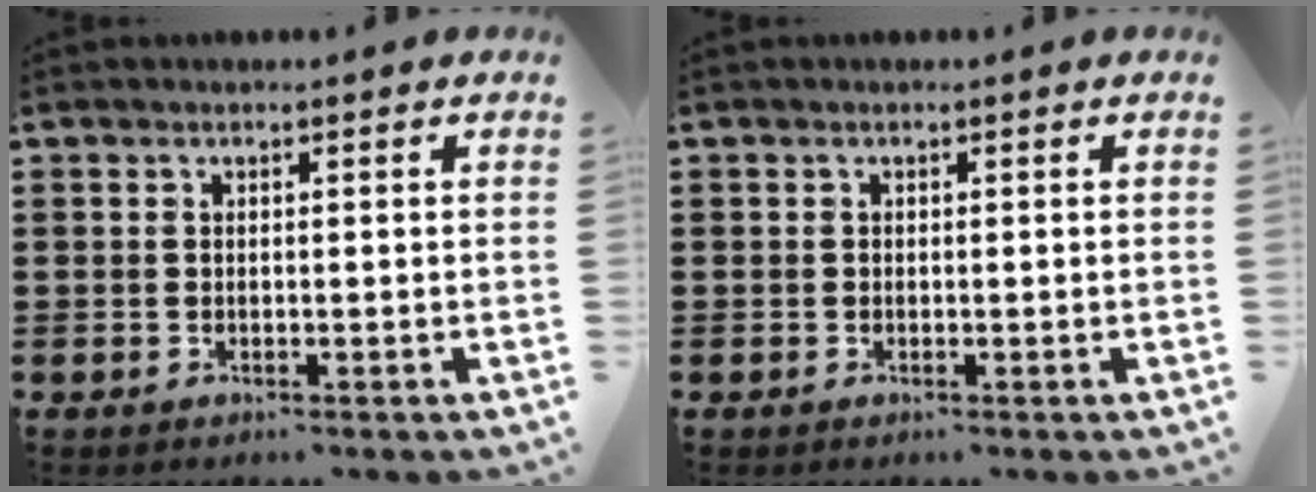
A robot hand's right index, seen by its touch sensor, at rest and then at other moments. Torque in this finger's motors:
{"motor_torque": [-0.09, 0.17, 0.04, 0.01]}